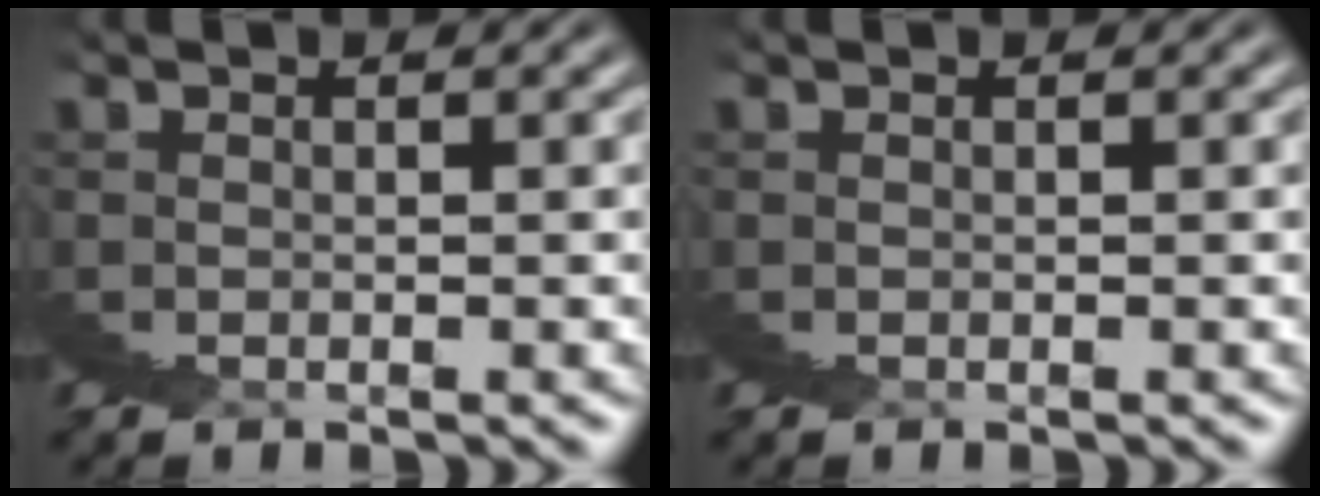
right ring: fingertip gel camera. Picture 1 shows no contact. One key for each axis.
{"total": 0.0}